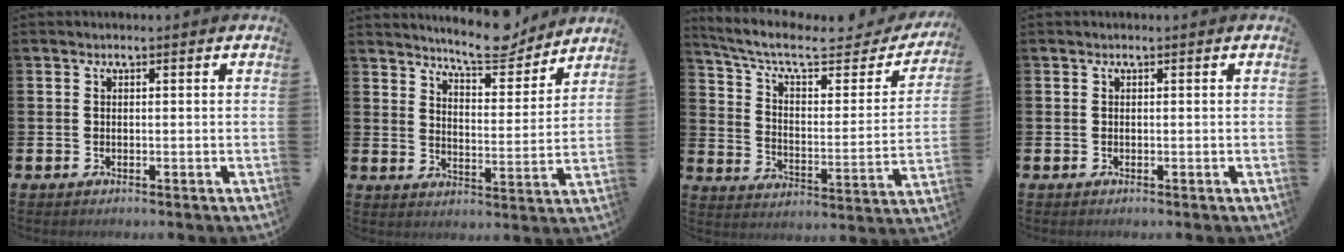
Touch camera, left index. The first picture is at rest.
{"total": 8.4, "force": [8.1, 1.3, 2.0], "torque": [-0.043, -0.054, 0.144]}
{"total": 8.5, "force": [6.8, 2.8, 4.4], "torque": [-0.111, -0.045, 0.109]}
{"total": 0.0}